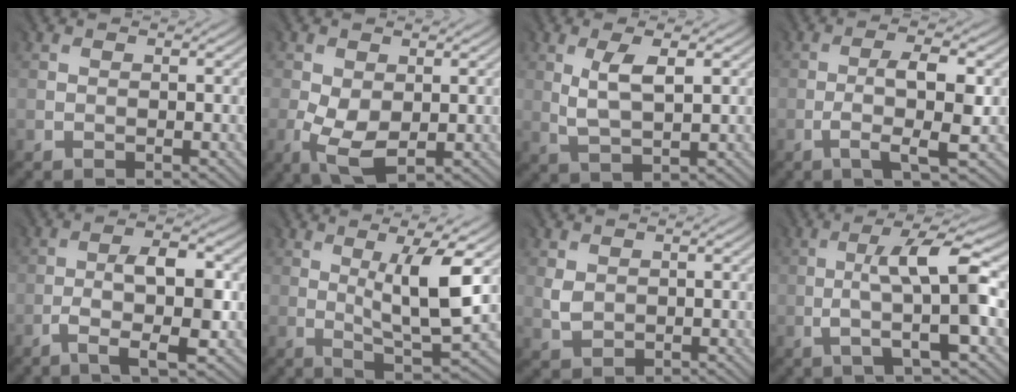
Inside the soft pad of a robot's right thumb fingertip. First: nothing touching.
{"total": 5.3, "force": [-1.0, 3.3, 4.1], "torque": [-0.105, -0.014, -0.016]}
{"total": 4.3, "force": [1.5, 1.4, 3.8], "torque": [-0.081, -0.004, 0.035]}
{"total": 5.5, "force": [-1.2, 1.0, 5.3], "torque": [-0.093, 0.005, -0.021]}
{"total": 7.0, "force": [-2.2, 1.9, 6.3], "torque": [-0.108, 0.005, -0.038]}
{"total": 8.9, "force": [1.7, 1.7, 8.5], "torque": [-0.146, -0.001, 0.034]}
{"total": 1.9, "force": [0.6, 1.6, 0.8], "torque": [-0.023, -0.004, 0.014]}
{"total": 8.2, "force": [-0.3, 1.4, 8.1], "torque": [-0.132, 0.018, -0.008]}